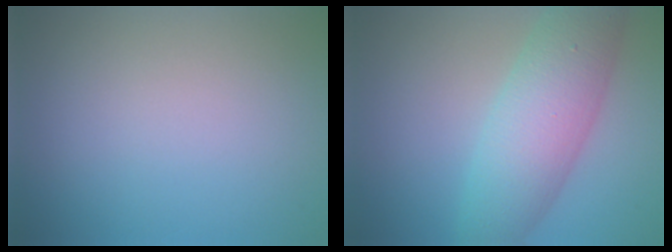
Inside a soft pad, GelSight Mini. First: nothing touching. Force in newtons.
{"total": 7.4, "press": 7.4, "slide": 0.2}